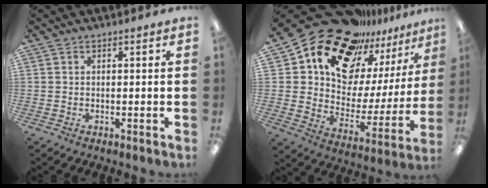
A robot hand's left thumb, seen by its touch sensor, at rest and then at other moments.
{"total": 19.0, "force": [15.7, 9.3, 5.2], "torque": [-0.111, -0.136, 0.283]}